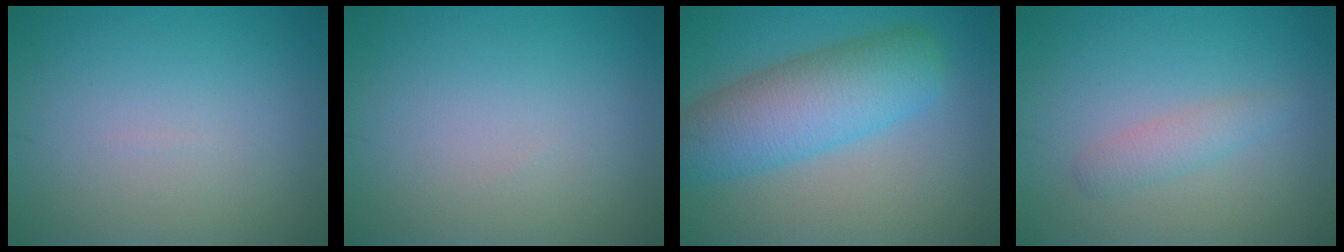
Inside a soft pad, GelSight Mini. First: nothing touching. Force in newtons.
{"total": 0.0}
{"total": 7.5, "press": 7.5, "slide": 0.2}
{"total": 1.1, "press": 1.1, "slide": 0.1}